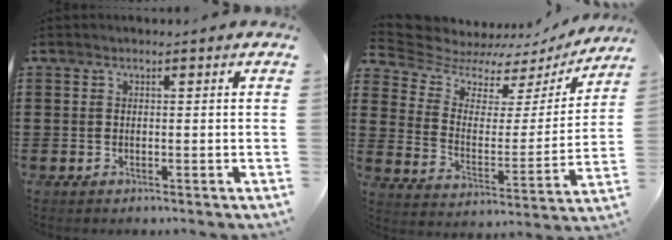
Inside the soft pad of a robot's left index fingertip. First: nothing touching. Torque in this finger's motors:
{"motor_torque": [1.07, -1.07, 0.11, -0.05]}